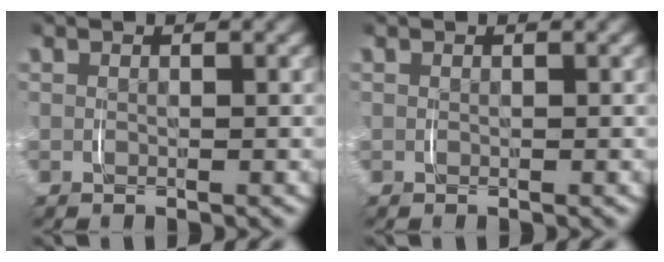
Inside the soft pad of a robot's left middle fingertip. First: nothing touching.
{"total": 0.0}